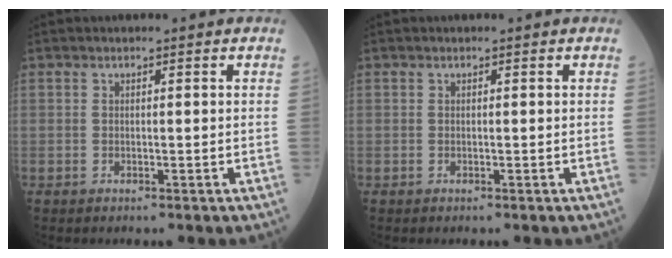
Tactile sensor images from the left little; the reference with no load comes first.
{"total": 0.0}